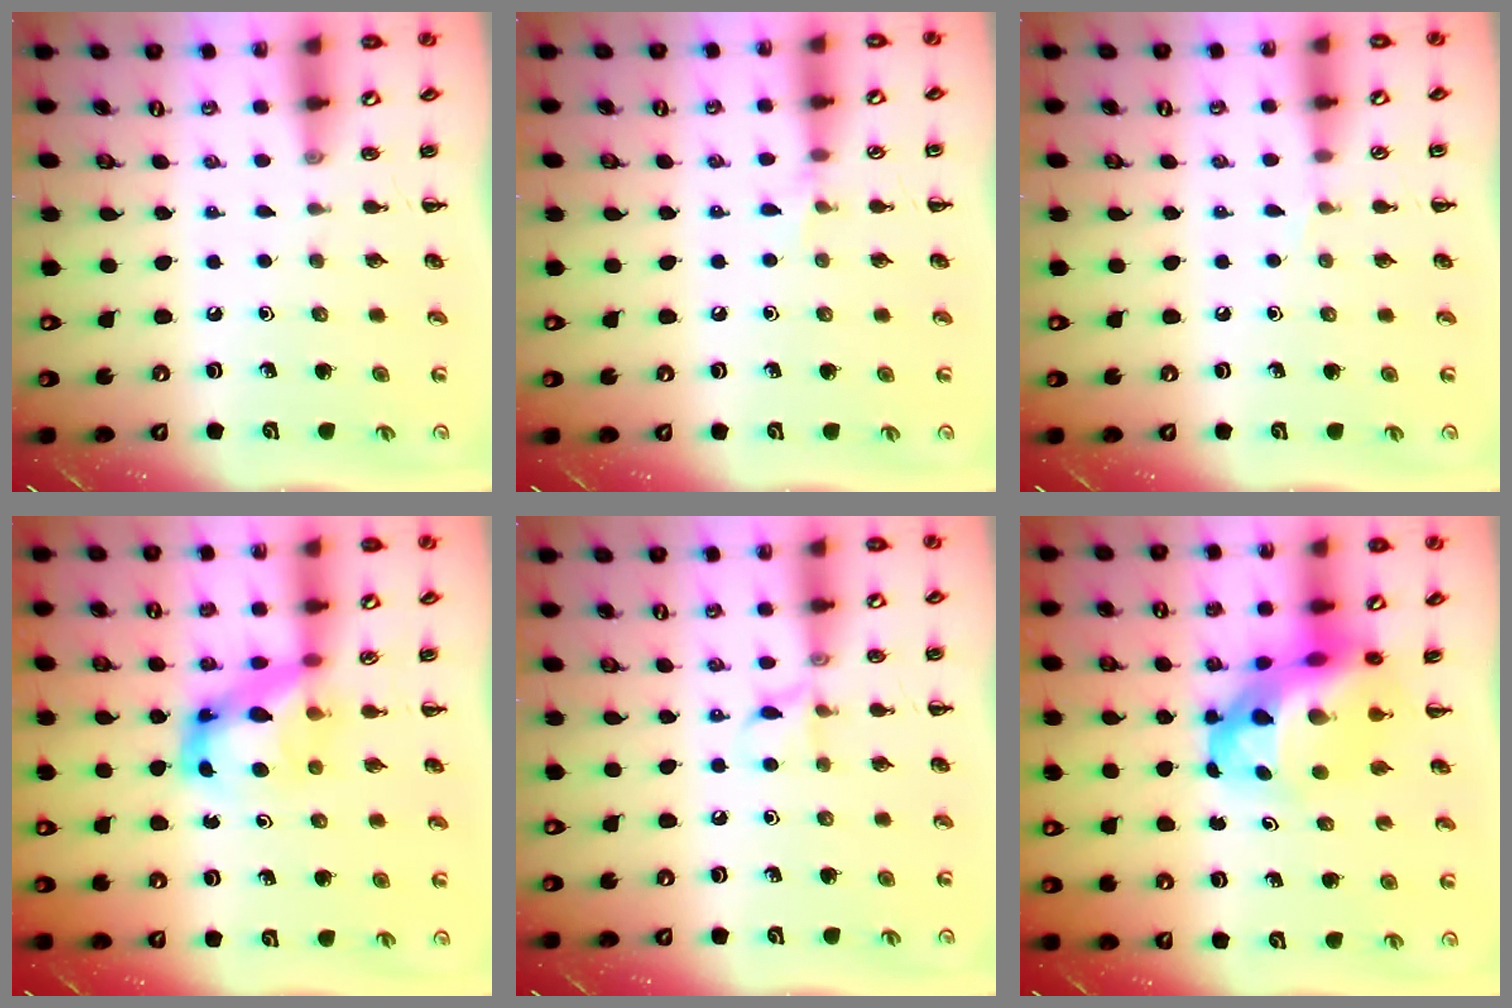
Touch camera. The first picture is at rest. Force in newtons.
{"total": 3.9, "press": 3.6, "slide": 1.4}
{"total": 3.1, "press": 3.0, "slide": 1.0}
{"total": 7.1, "press": 7.0, "slide": 1.2}
{"total": 6.2, "press": 6.0, "slide": 1.4}
{"total": 12.5, "press": 12.0, "slide": 3.4}